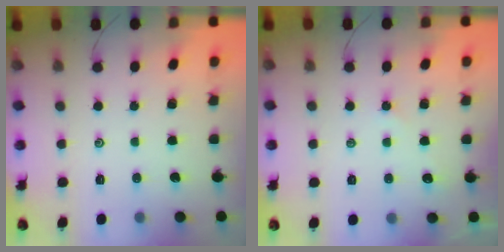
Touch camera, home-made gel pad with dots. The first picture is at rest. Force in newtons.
{"total": 3.0, "press": 3.0, "slide": 0.3}